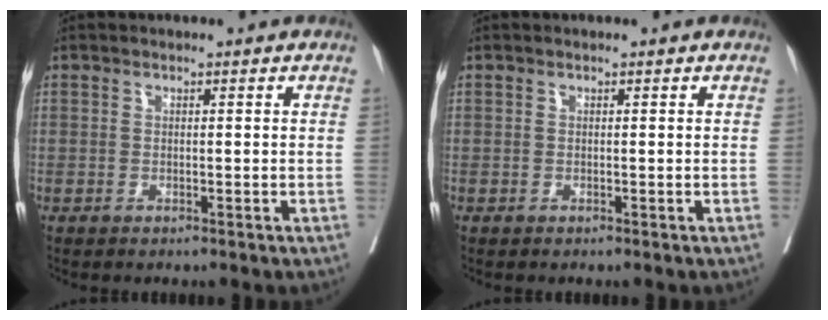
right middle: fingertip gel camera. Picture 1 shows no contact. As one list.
[{"total": 0.0}]